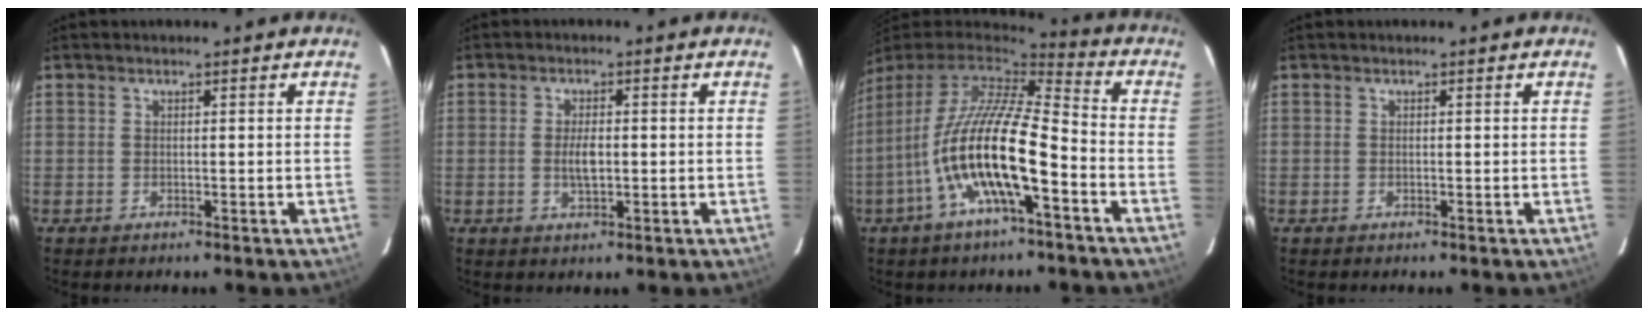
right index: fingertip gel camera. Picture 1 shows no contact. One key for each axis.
{"total": 3.5, "fx": -0.3, "fy": 1.5, "fz": 3.2, "tx": -0.058, "ty": -0.001, "tz": -0.003}
{"total": 16.9, "fx": -6.1, "fy": 3.6, "fz": 15.4, "tx": -0.282, "ty": -0.019, "tz": -0.120}
{"total": 0.0}